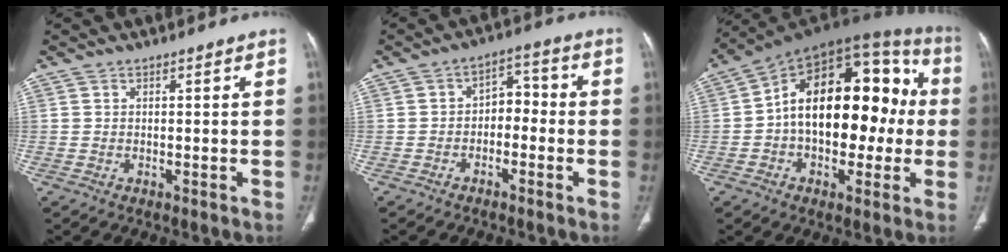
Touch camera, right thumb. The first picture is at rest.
{"total": 5.6, "force": [-1.5, 3.9, 3.7], "torque": [-0.031, 0.036, -0.035]}
{"total": 24.5, "force": [-0.2, 14.3, 19.9], "torque": [-0.267, 0.055, -0.011]}